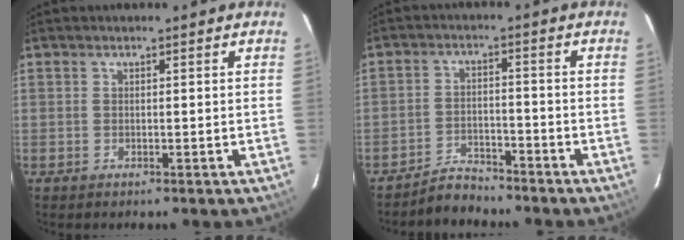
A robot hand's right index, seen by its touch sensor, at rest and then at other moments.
{"total": 5.0, "force": [-4.8, 1.3, 0.4], "torque": [-0.023, 0.013, -0.081]}